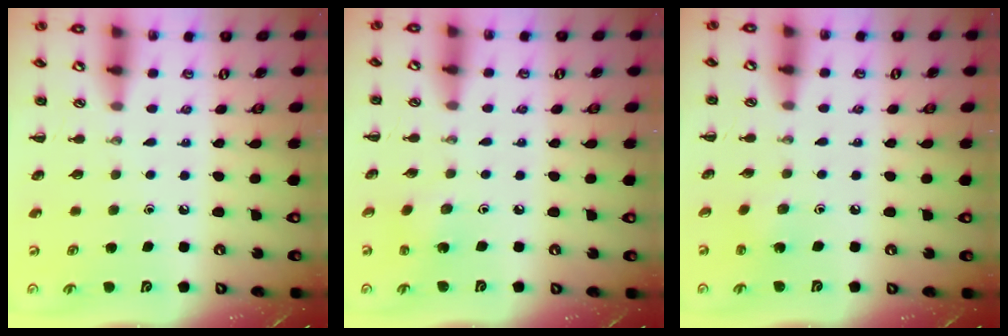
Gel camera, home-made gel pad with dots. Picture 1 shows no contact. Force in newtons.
{"total": 1.4, "press": 1.2, "slide": 0.6}
{"total": 2.6, "press": 2.5, "slide": 0.8}